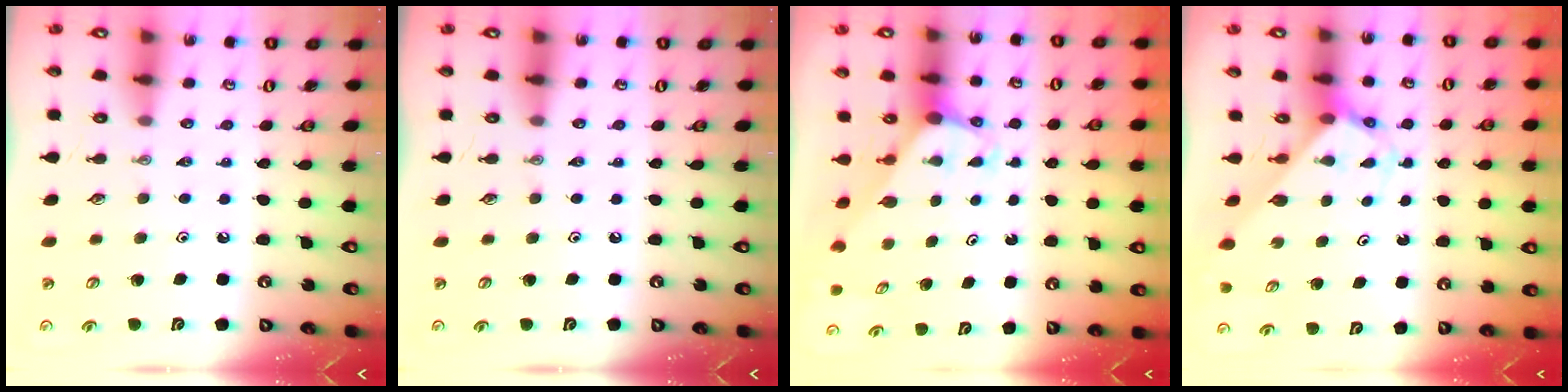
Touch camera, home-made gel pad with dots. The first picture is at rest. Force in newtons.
{"total": 0.0}
{"total": 2.9, "press": 2.9, "slide": 0.0}
{"total": 2.9, "press": 2.9, "slide": 0.1}